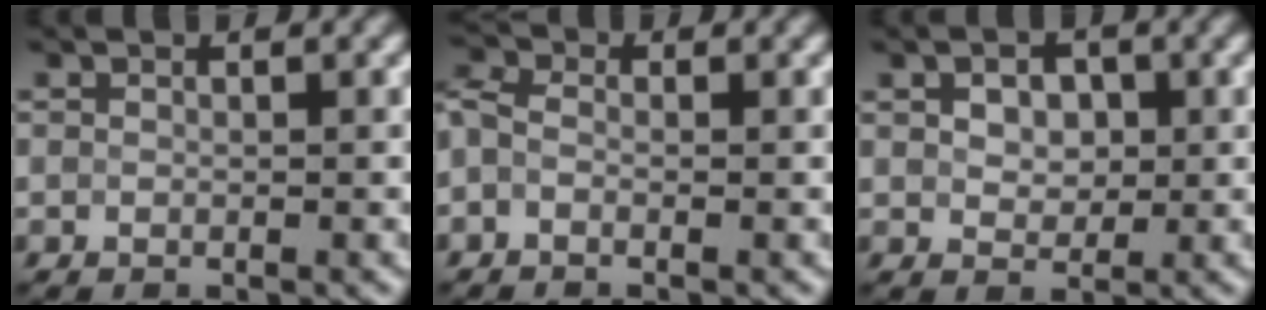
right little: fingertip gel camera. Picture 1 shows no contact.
{"total": 2.4, "force": [-0.3, 1.8, 1.5], "torque": [-0.031, 0.006, -0.029]}
{"total": 3.1, "force": [0.9, 2.2, 2.1], "torque": [-0.037, 0.007, 0.011]}